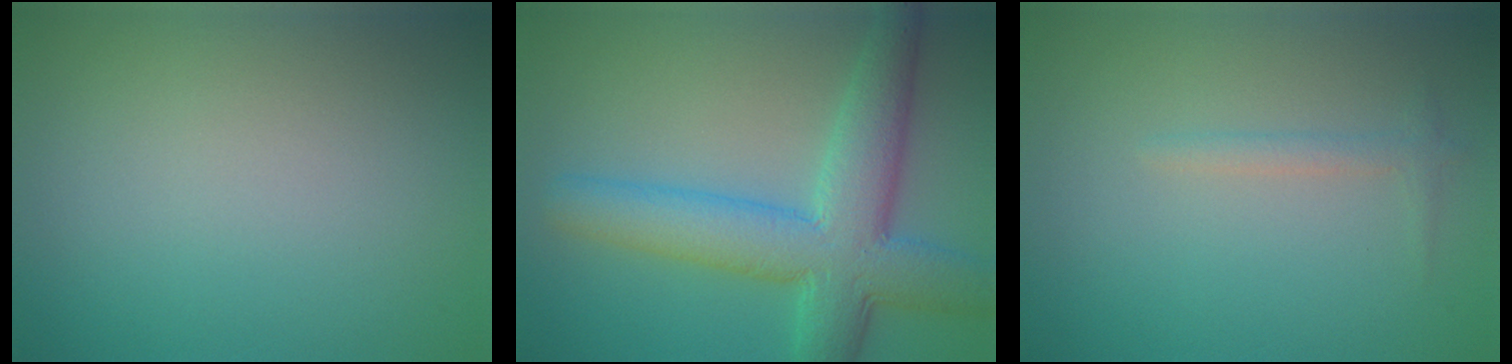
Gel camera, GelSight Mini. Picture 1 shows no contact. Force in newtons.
{"total": 8.2, "press": 8.2, "slide": 0.2}
{"total": 1.1, "press": 1.1, "slide": 0.1}